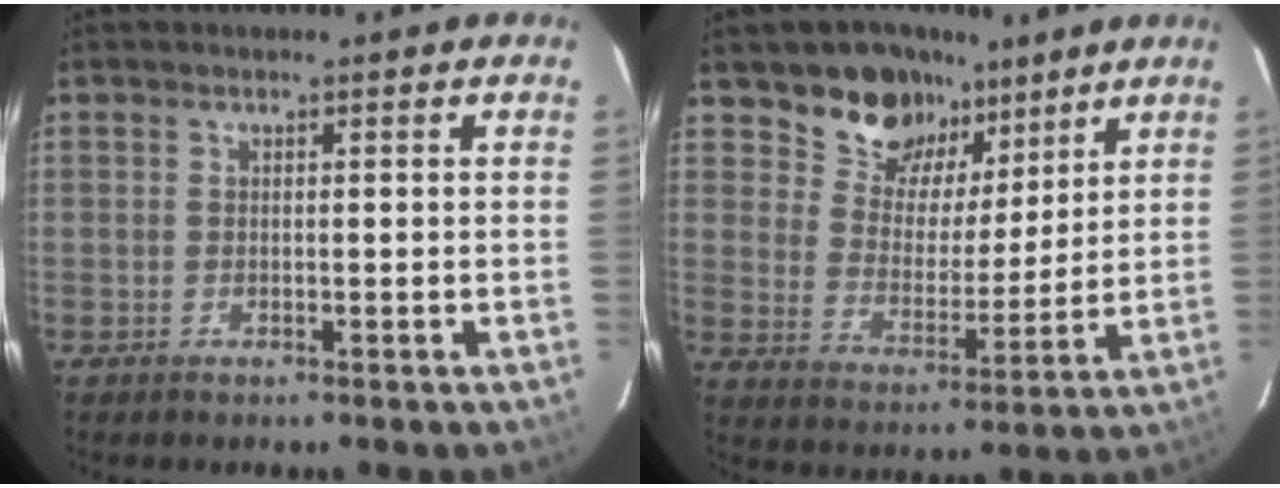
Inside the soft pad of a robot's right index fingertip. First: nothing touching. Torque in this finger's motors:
{"motor_torque": [0.28, 0.27, 0.24, 0.02]}